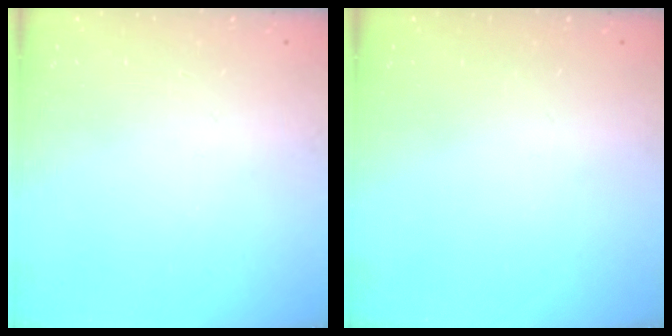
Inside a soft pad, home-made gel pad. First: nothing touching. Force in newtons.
{"total": 0.0}